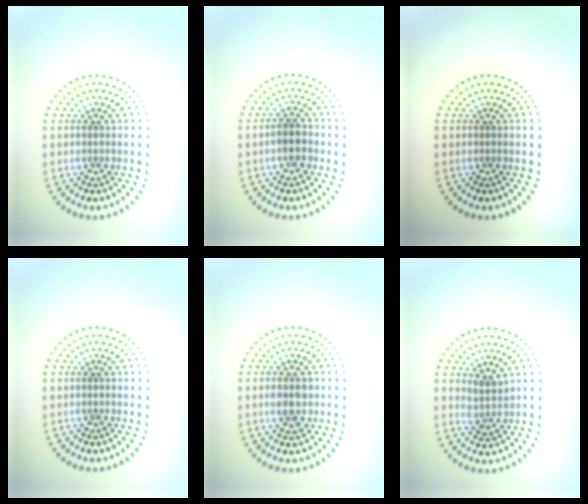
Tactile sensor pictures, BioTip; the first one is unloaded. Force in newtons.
{"total": 2.2, "press": 2.1, "slide": 0.7}
{"total": 0.0}
{"total": 0.0}
{"total": 2.7, "press": 2.7, "slide": 0.1}
{"total": 1.9, "press": 1.6, "slide": 1.1}